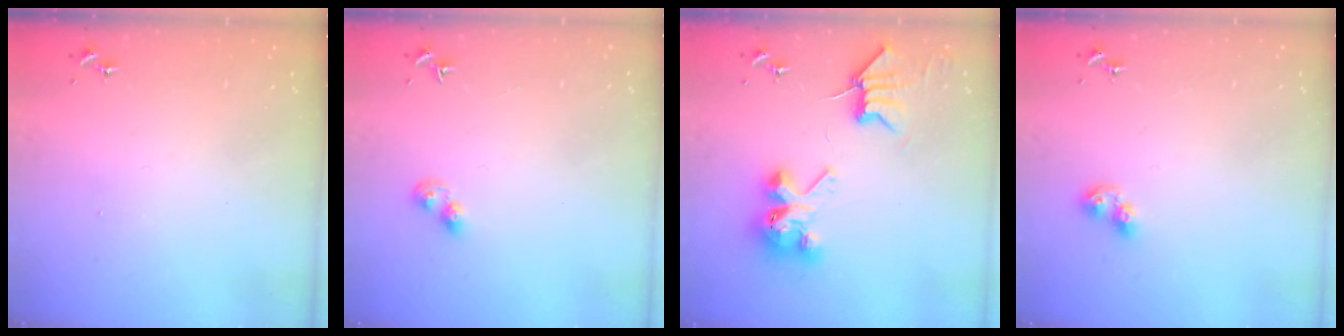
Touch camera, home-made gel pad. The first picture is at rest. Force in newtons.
{"total": 4.4, "press": 4.3, "slide": 0.4}
{"total": 8.9, "press": 8.8, "slide": 0.6}
{"total": 6.3, "press": 6.3, "slide": 0.5}